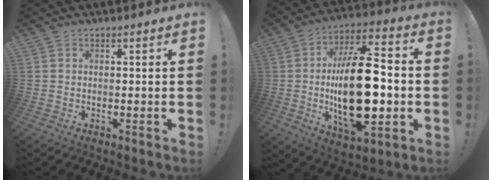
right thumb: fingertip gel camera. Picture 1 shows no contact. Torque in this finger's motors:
{"motor_torque": [1.22, 2.17, 2.77, 0.00, 0.89]}